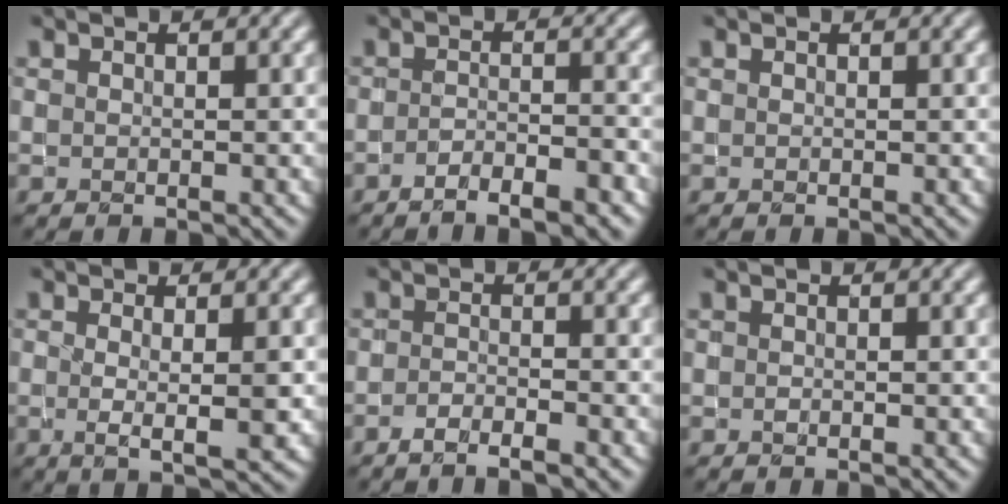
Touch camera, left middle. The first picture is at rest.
{"total": 3.6, "force": [-2.5, 0.7, 2.4], "torque": [-0.038, 0.004, -0.043]}
{"total": 0.0}
{"total": 3.1, "force": [-0.1, 0.6, 3.0], "torque": [-0.052, -0.008, 0.001]}
{"total": 2.2, "force": [-1.5, 0.4, 1.5], "torque": [-0.027, -0.003, -0.033]}
{"total": 0.0}